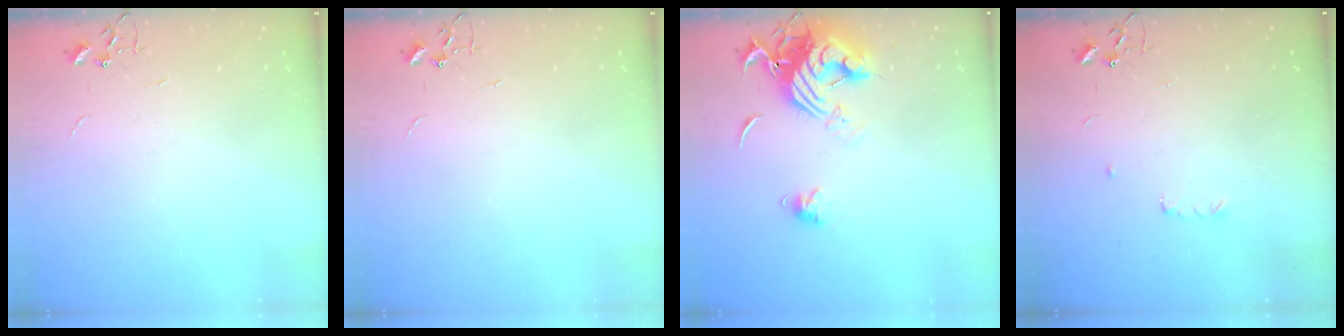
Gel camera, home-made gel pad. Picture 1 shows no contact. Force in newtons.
{"total": 0.0}
{"total": 14.5, "press": 14.4, "slide": 1.7}
{"total": 3.6, "press": 3.6, "slide": 0.6}